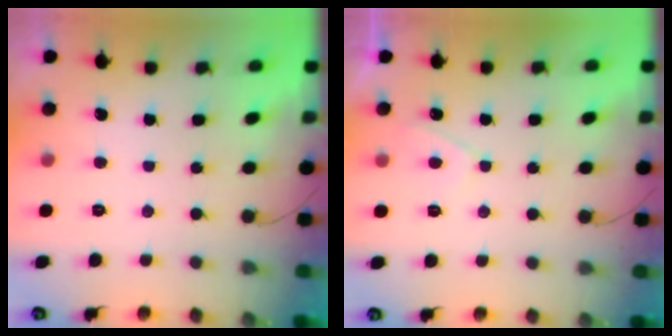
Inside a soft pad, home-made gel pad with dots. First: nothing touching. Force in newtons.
{"total": 2.3, "press": 2.2, "slide": 0.4}